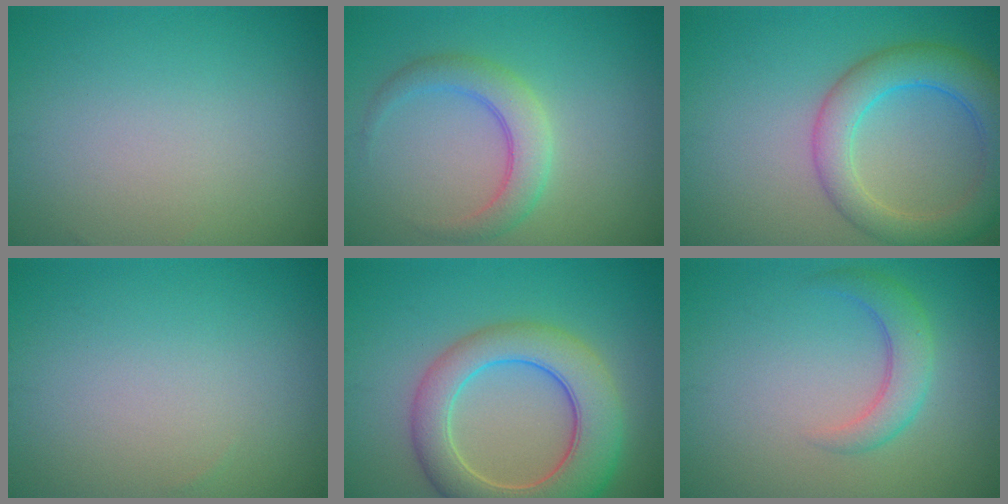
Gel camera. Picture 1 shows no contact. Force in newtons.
{"total": 3.4, "press": 3.4, "slide": 0.1}
{"total": 5.7, "press": 5.7, "slide": 0.2}
{"total": 0.0}
{"total": 8.1, "press": 8.0, "slide": 0.8}
{"total": 2.8, "press": 2.8, "slide": 0.1}